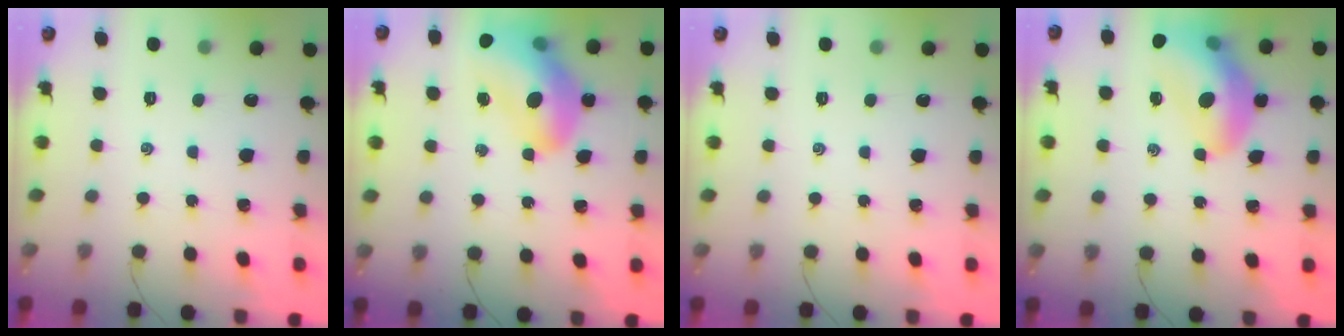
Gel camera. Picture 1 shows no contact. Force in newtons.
{"total": 18.4, "press": 17.6, "slide": 5.4}
{"total": 0.0}
{"total": 15.9, "press": 15.3, "slide": 4.2}